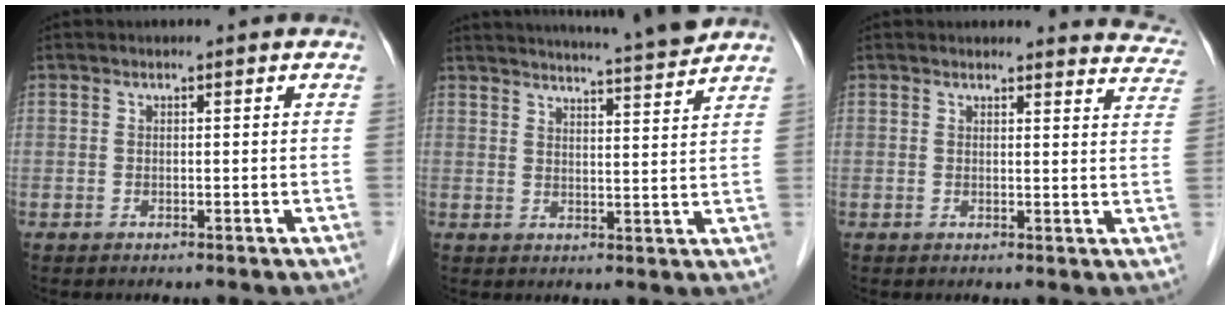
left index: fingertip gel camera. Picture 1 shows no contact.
{"total": 11.6, "force": [10.8, -1.0, 4.2], "torque": [-0.074, -0.002, 0.142]}
{"total": 7.7, "force": [7.5, 1.4, 0.2], "torque": [0.029, -0.031, 0.047]}